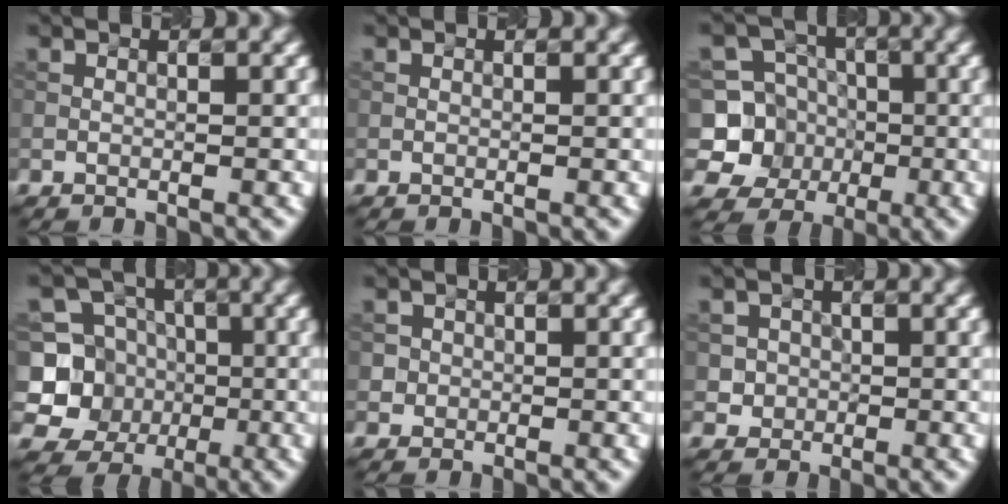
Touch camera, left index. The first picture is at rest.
{"total": 0.0}
{"total": 7.4, "force": [-1.4, 7.1, 1.7], "torque": [-0.042, 0.017, -0.051]}
{"total": 8.7, "force": [-1.6, 8.3, 2.0], "torque": [-0.063, 0.016, -0.049]}
{"total": 1.6, "force": [0.2, 1.6, 0.3], "torque": [0.000, 0.000, 0.015]}
{"total": 2.6, "force": [0.0, 2.5, 0.4], "torque": [0.000, 0.008, 0.006]}